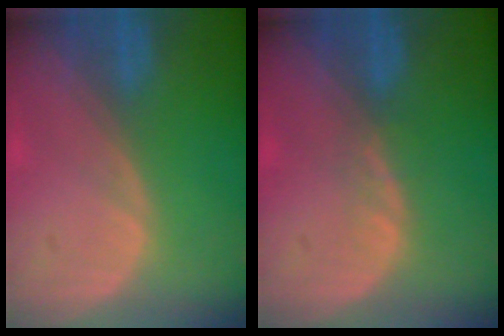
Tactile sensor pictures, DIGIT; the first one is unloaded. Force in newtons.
{"total": 1.5, "press": 1.5, "slide": 0.2}